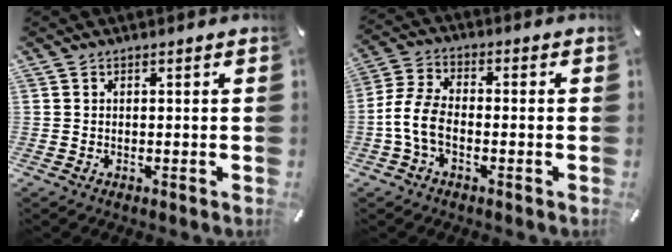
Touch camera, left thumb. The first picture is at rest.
{"total": 8.0, "force": [-2.8, 4.5, 6.0], "torque": [-0.135, 0.002, -0.052]}